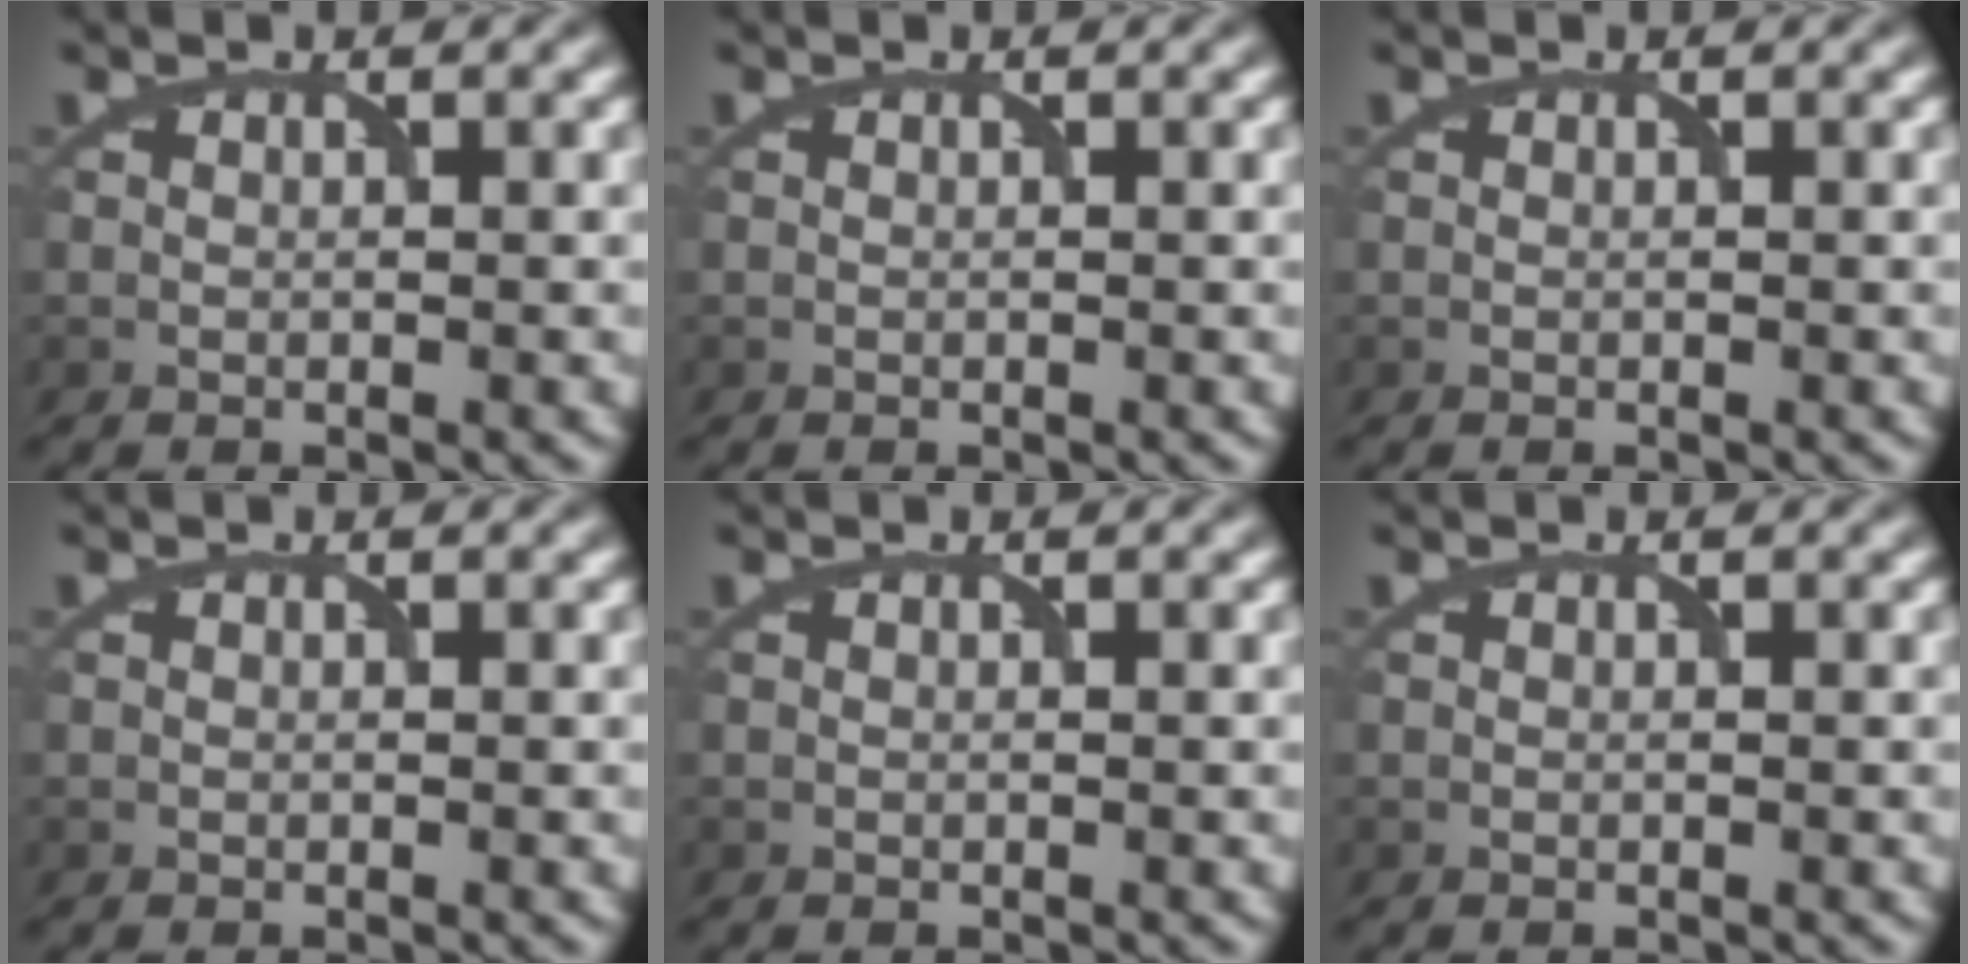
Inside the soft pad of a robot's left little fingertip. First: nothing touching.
{"total": 0.0}
{"total": 0.0}
{"total": 0.0}
{"total": 0.0}
{"total": 0.0}